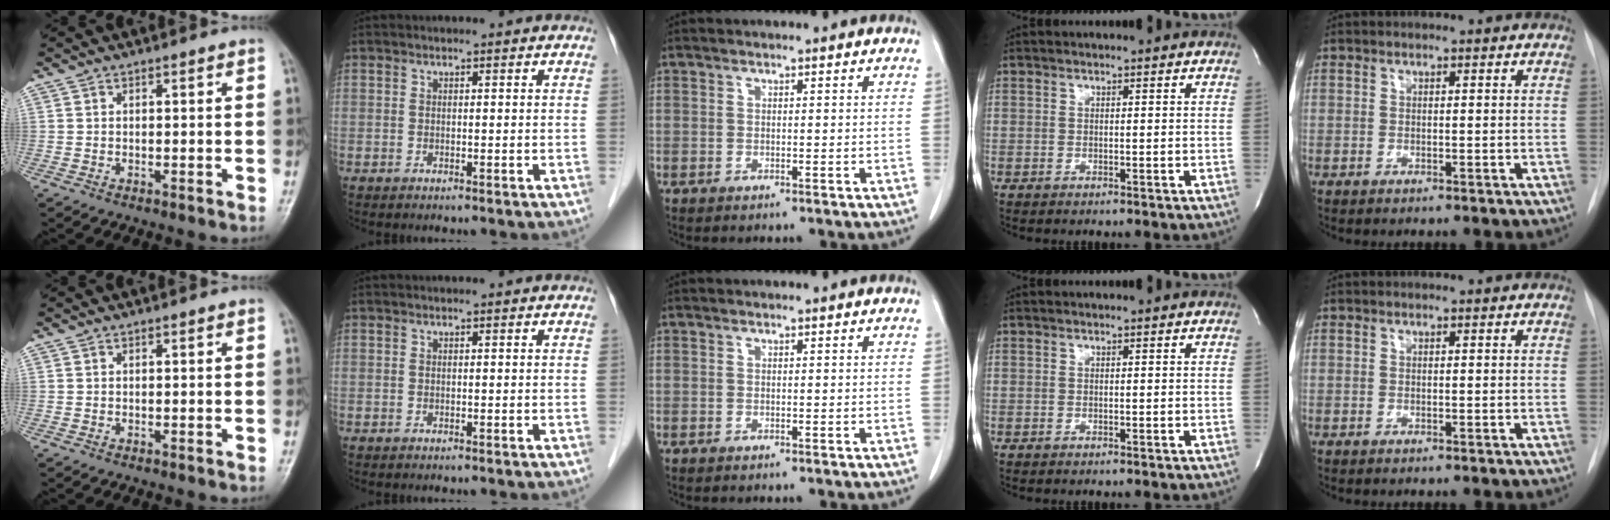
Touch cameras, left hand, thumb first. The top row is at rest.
{}